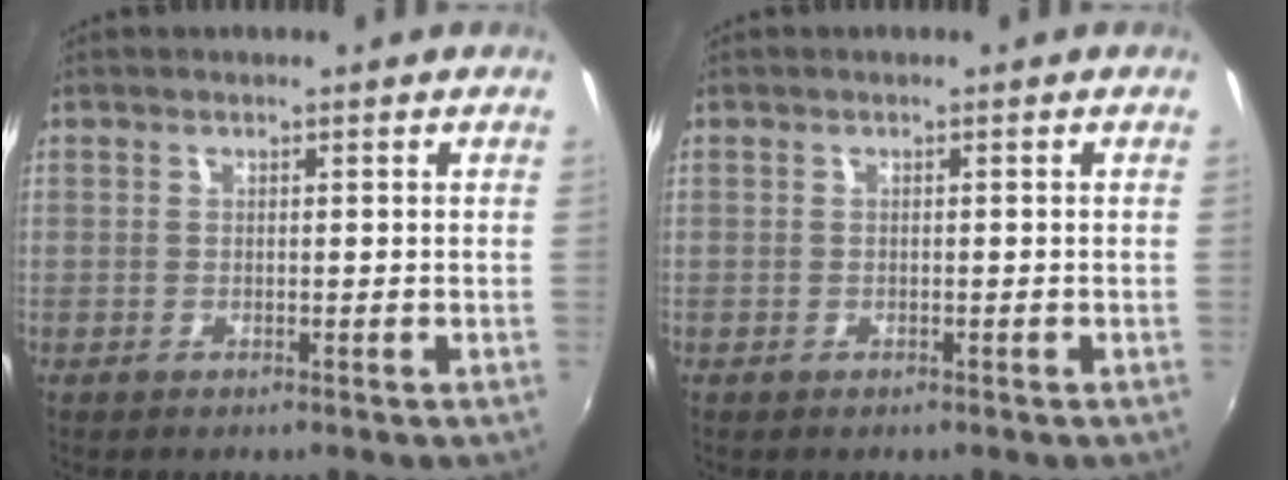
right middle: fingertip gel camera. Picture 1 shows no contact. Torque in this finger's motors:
{"motor_torque": [-0.46, -0.31, -0.01, -0.01]}